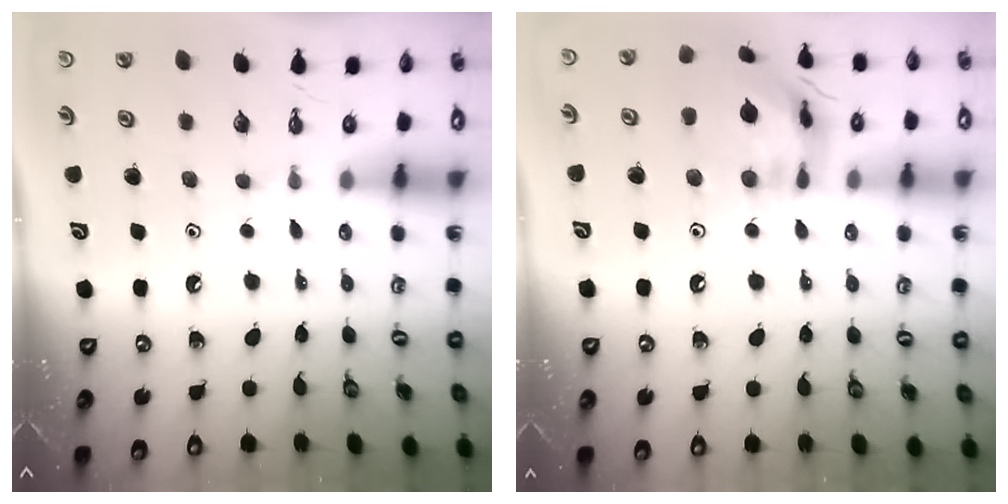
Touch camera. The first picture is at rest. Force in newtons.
{"total": 14.8, "press": 14.8, "slide": 1.2}